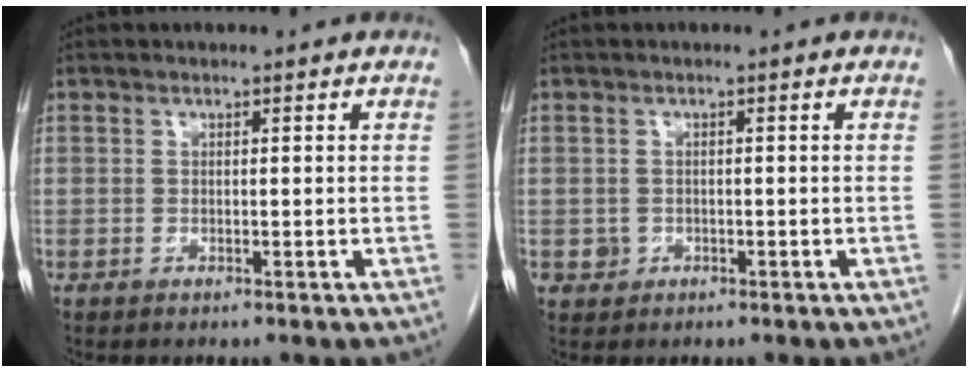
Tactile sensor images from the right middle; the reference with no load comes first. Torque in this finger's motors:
{"motor_torque": [0.28, -0.10, 0.00, 0.00]}